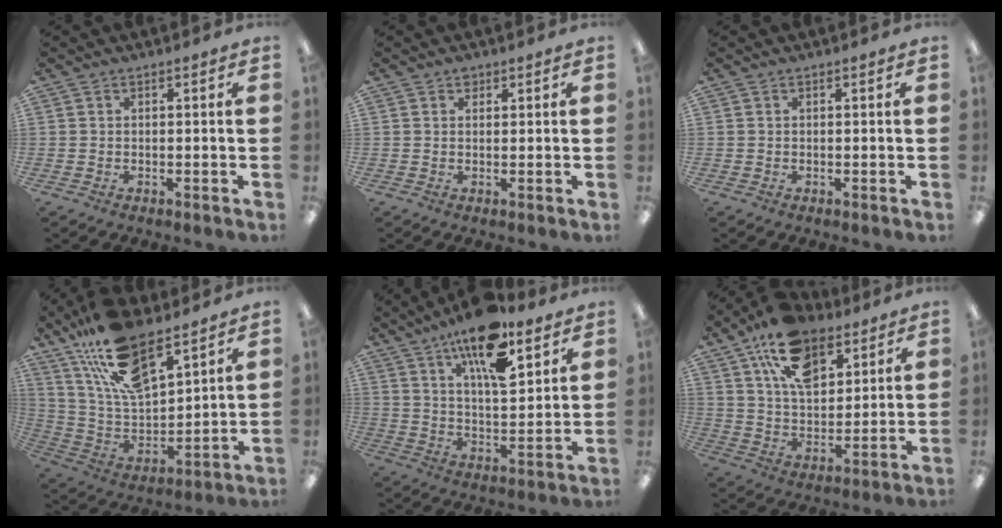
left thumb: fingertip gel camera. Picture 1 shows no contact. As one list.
[{"total": 1.3, "force": [1.0, 0.8, 0.3], "torque": [0.002, -0.003, 0.016]}, {"total": 0.0}, {"total": 19.0, "force": [13.6, 7.2, 11.2], "torque": [-0.226, -0.065, 0.245]}, {"total": 17.5, "force": [11.8, 6.1, 11.4], "torque": [-0.190, -0.057, 0.194]}, {"total": 17.2, "force": [10.5, 9.6, 9.6], "torque": [-0.164, -0.038, 0.191]}]